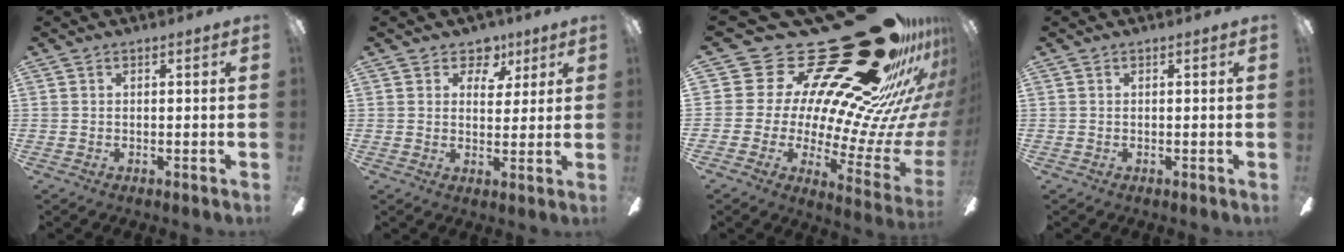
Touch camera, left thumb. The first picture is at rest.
{"total": 6.7, "force": [3.8, 4.8, 2.9], "torque": [-0.023, -0.016, 0.062]}
{"total": 42.7, "force": [25.8, 18.3, 28.7], "torque": [-0.299, -0.224, 0.534]}
{"total": 0.0}